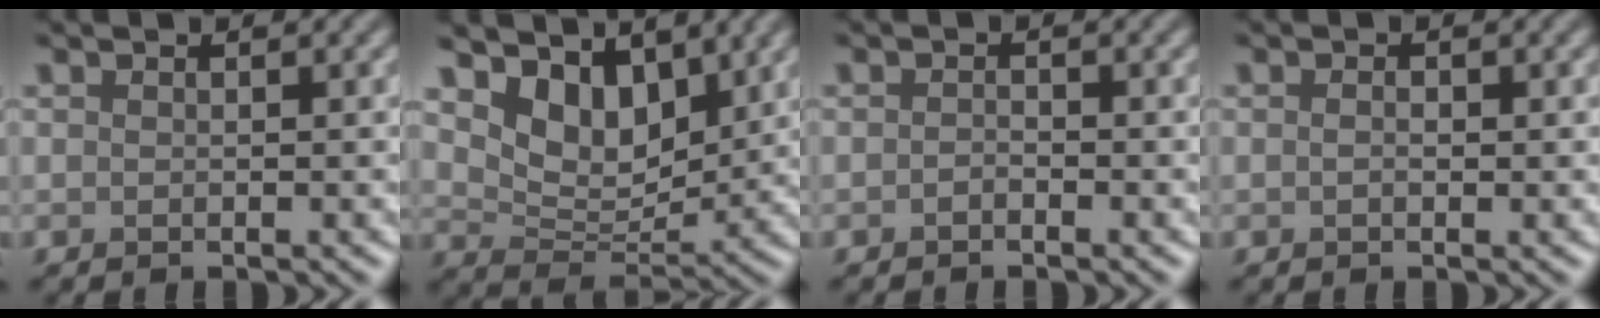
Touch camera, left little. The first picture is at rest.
{"total": 5.5, "force": [3.7, 3.0, 2.7], "torque": [-0.060, -0.012, 0.060]}
{"total": 0.6, "force": [-0.5, 0.3, 0.4], "torque": [-0.008, 0.001, -0.010]}
{"total": 0.9, "force": [0.0, 0.5, 0.7], "torque": [-0.010, -0.004, 0.002]}